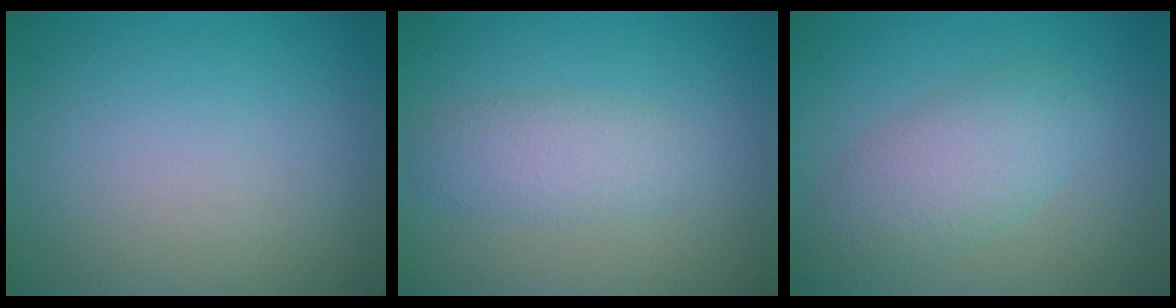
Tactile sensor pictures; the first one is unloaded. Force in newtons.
{"total": 2.7, "press": 2.7, "slide": 0.1}
{"total": 4.3, "press": 4.3, "slide": 0.1}